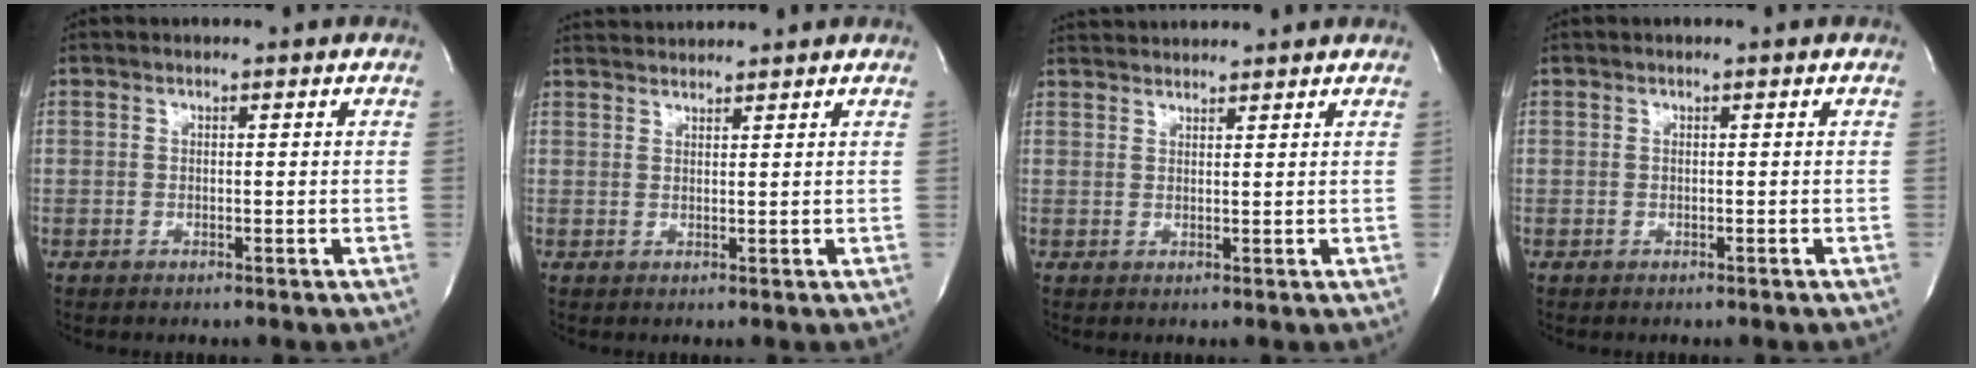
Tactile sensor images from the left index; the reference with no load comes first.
{"total": 3.8, "force": [3.8, -0.4, 0.3], "torque": [-0.009, 0.024, 0.069]}
{"total": 5.5, "force": [5.4, 0.0, 1.0], "torque": [-0.022, 0.035, 0.083]}
{"total": 0.0}